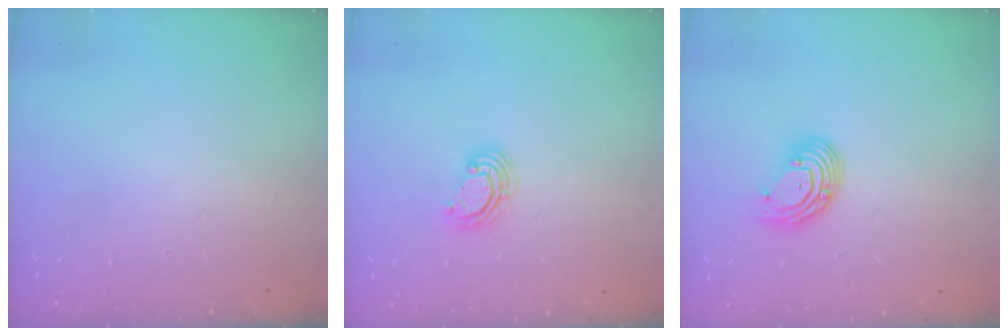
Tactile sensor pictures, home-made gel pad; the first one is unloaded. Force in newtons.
{"total": 3.6, "press": 3.6, "slide": 0.2}
{"total": 8.3, "press": 8.2, "slide": 0.7}